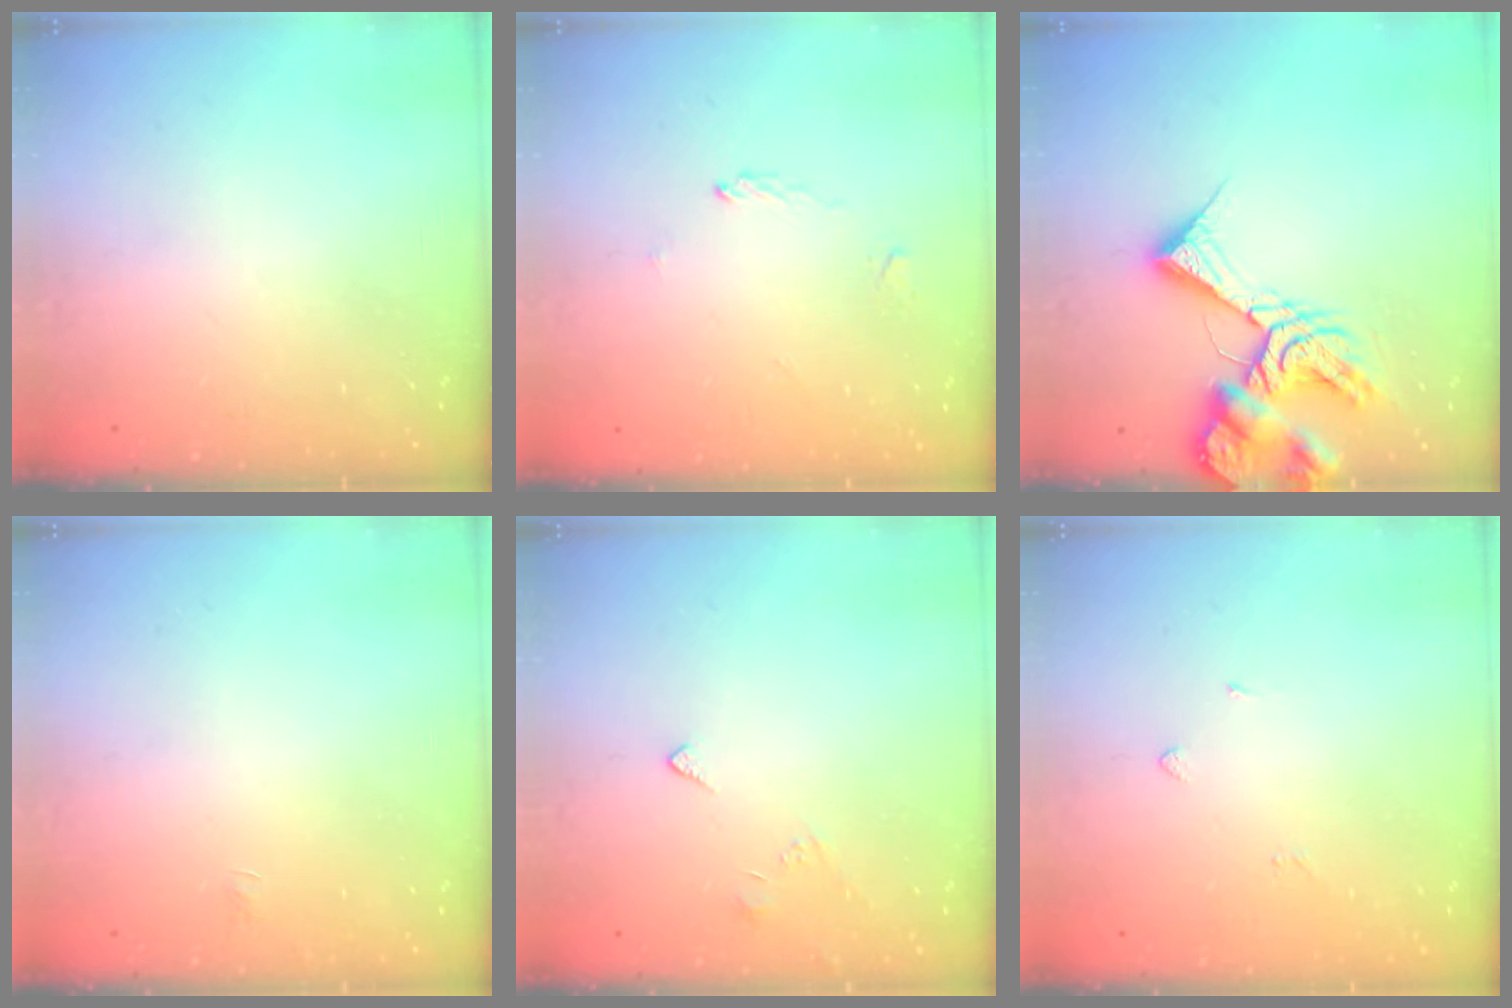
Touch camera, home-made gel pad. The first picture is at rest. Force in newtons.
{"total": 1.9, "press": 1.9, "slide": 0.5}
{"total": 15.5, "press": 15.4, "slide": 1.7}
{"total": 1.3, "press": 1.2, "slide": 0.2}
{"total": 2.7, "press": 2.6, "slide": 0.4}
{"total": 1.9, "press": 1.8, "slide": 0.6}